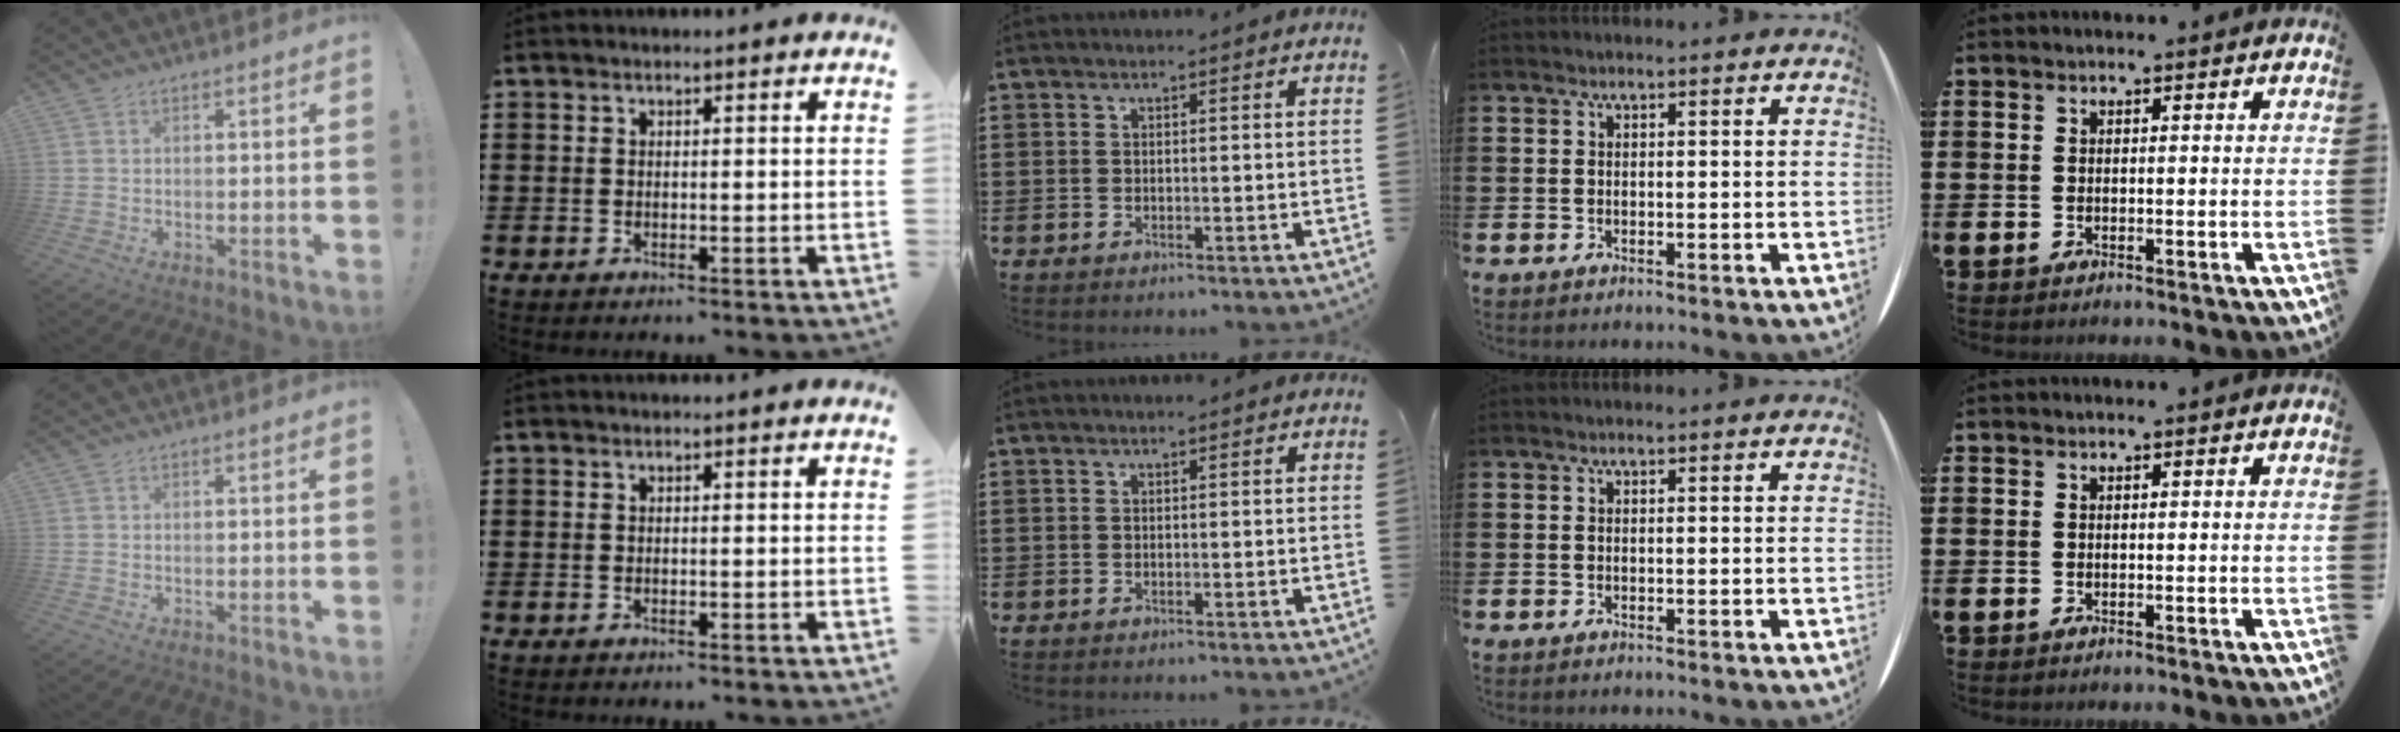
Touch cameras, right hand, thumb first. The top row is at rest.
{}